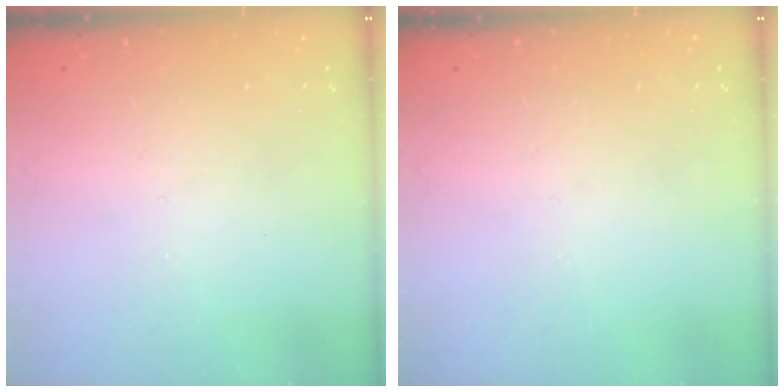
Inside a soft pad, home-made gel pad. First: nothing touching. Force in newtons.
{"total": 0.0}